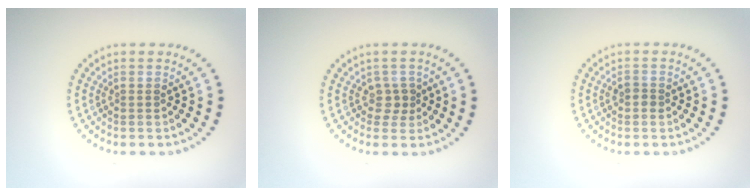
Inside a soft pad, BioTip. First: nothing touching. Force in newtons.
{"total": 1.4, "press": 1.1, "slide": 0.9}
{"total": 0.9, "press": 0.9, "slide": 0.3}